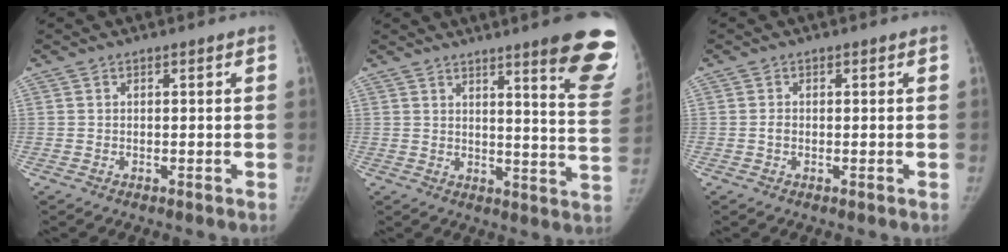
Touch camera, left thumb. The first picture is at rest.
{"total": 15.7, "force": [10.4, 1.8, 11.6], "torque": [-0.111, -0.066, 0.120]}
{"total": 1.1, "force": [-0.4, 1.0, 0.5], "torque": [0.000, 0.003, -0.006]}